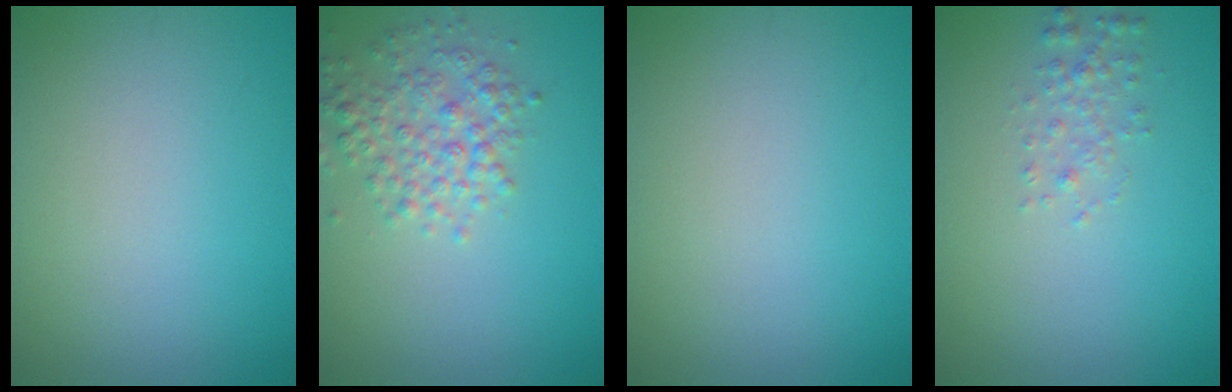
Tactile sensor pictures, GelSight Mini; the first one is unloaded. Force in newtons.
{"total": 3.3, "press": 3.3, "slide": 0.1}
{"total": 0.0}
{"total": 1.4, "press": 1.4, "slide": 0.0}